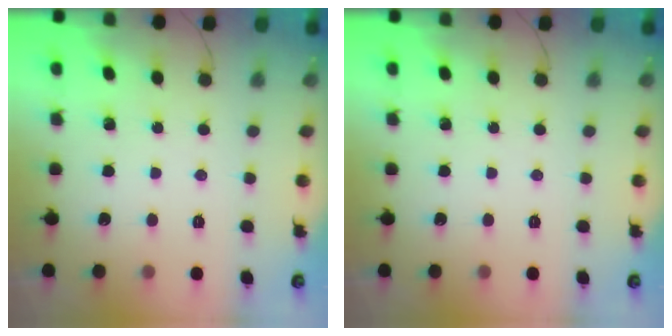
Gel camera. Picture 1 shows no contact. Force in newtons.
{"total": 0.0}